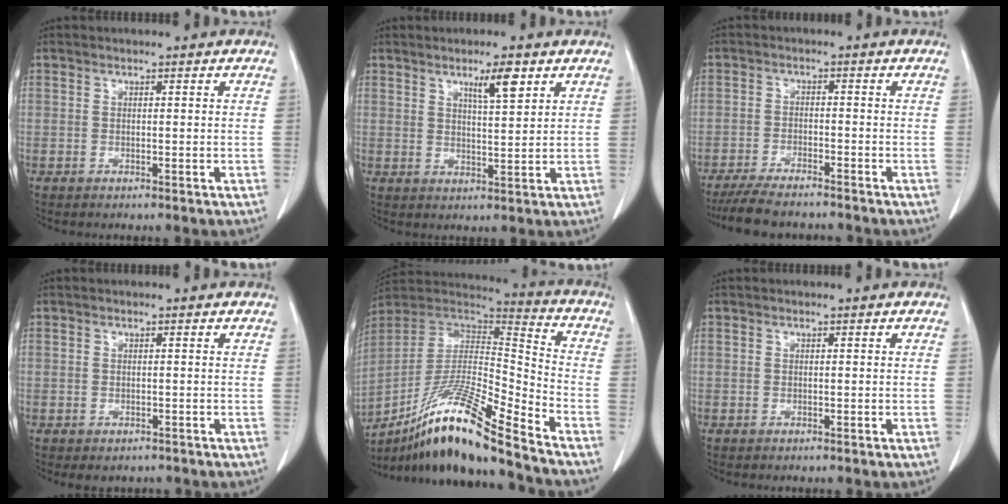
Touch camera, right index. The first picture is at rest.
{"total": 4.9, "force": [2.9, 0.6, 3.9], "torque": [-0.065, 0.000, 0.050]}
{"total": 8.6, "force": [-7.7, 1.5, 3.6], "torque": [-0.056, -0.019, -0.124]}
{"total": 2.6, "force": [-1.8, 1.7, 0.7], "torque": [-0.004, 0.001, -0.021]}
{"total": 18.7, "force": [-13.9, 0.6, 12.5], "torque": [-0.251, -0.011, -0.257]}
{"total": 0.0}